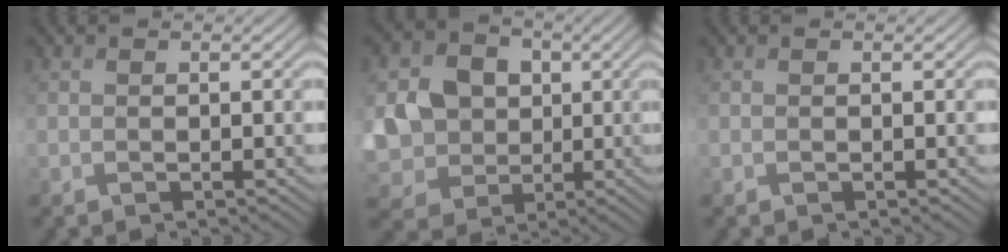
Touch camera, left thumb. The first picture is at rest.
{"total": 10.5, "force": [0.4, 9.3, 4.8], "torque": [-0.142, -0.016, -0.010]}
{"total": 0.0}